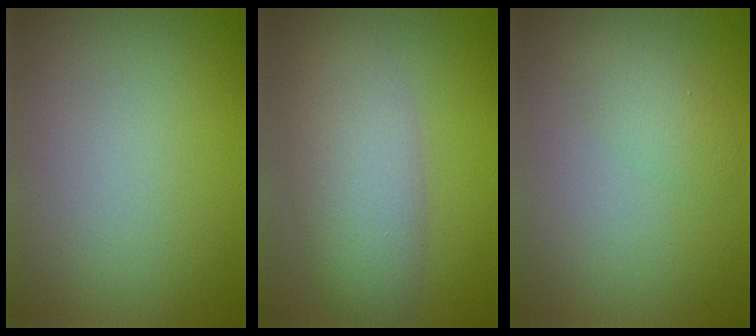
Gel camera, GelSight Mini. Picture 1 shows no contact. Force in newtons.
{"total": 5.6, "press": 5.6, "slide": 0.4}
{"total": 1.9, "press": 1.9, "slide": 0.1}